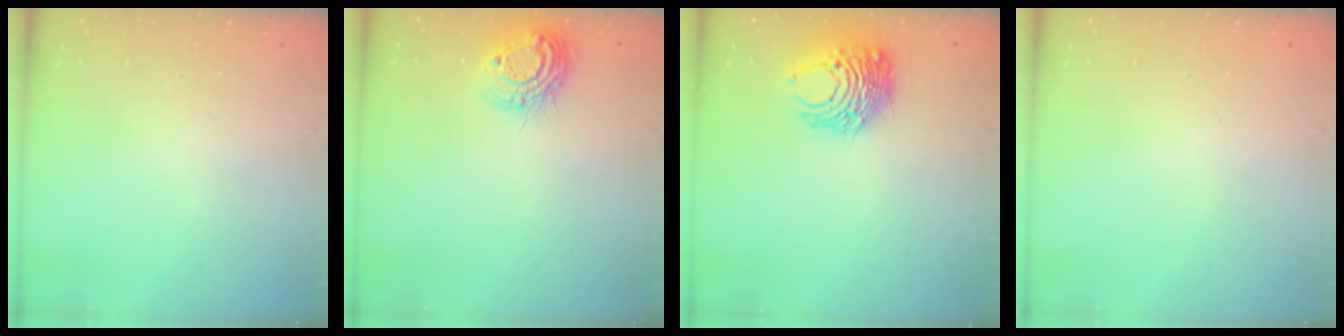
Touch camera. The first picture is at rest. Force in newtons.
{"total": 11.3, "press": 11.3, "slide": 0.6}
{"total": 10.2, "press": 10.2, "slide": 0.7}
{"total": 0.0}